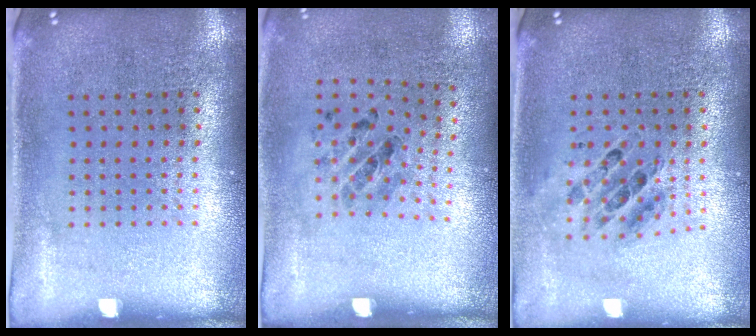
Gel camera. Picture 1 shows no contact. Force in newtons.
{"total": 1.3, "press": 0.7, "slide": 1.2}
{"total": 0.7, "press": 0.6, "slide": 0.2}